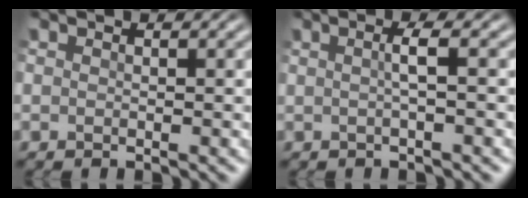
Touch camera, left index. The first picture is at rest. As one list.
[{"total": 1.7, "force": [-0.1, 0.3, 1.7], "torque": [-0.034, 0.004, -0.007]}]